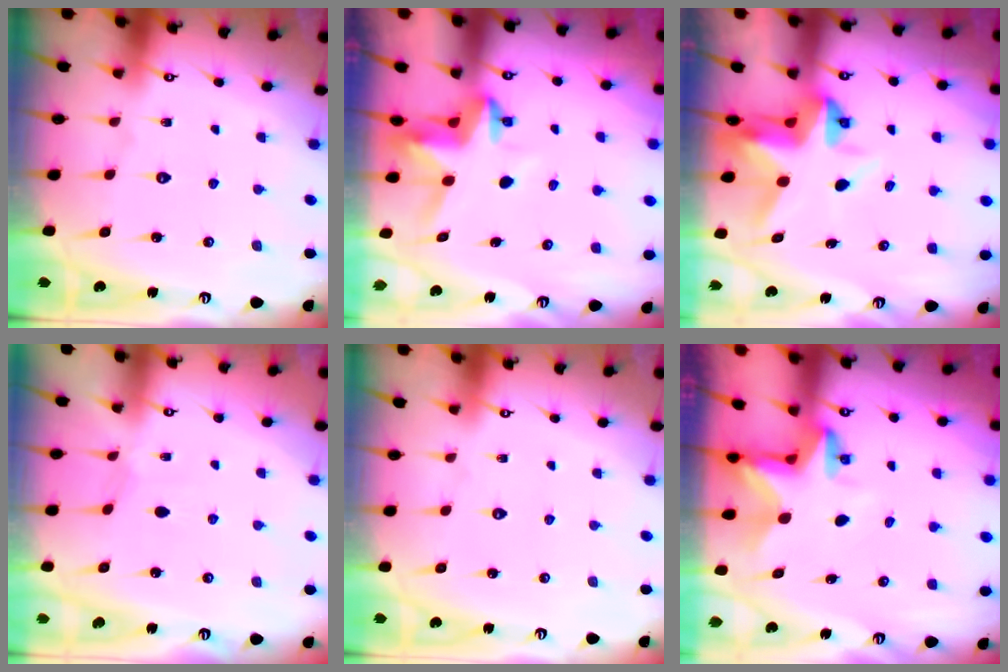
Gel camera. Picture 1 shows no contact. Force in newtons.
{"total": 3.9, "press": 3.8, "slide": 0.3}
{"total": 4.2, "press": 4.2, "slide": 0.2}
{"total": 1.7, "press": 1.7, "slide": 0.4}
{"total": 0.0}
{"total": 2.9, "press": 2.9, "slide": 0.2}